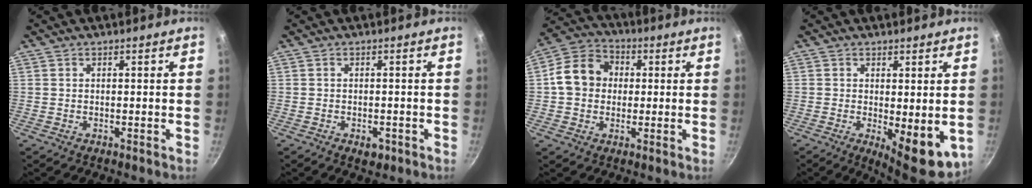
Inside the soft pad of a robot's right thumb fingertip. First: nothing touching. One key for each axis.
{"total": 2.5, "fx": -1.2, "fy": 1.4, "fz": 1.7, "tx": -0.023, "ty": 0.009, "tz": -0.012}
{"total": 10.6, "fx": 0.7, "fy": 8.9, "fz": 5.7, "tx": -0.069, "ty": 0.021, "tz": -0.009}
{"total": 9.2, "fx": -1.1, "fy": 3.5, "fz": 8.4, "tx": -0.095, "ty": -0.007, "tz": -0.003}